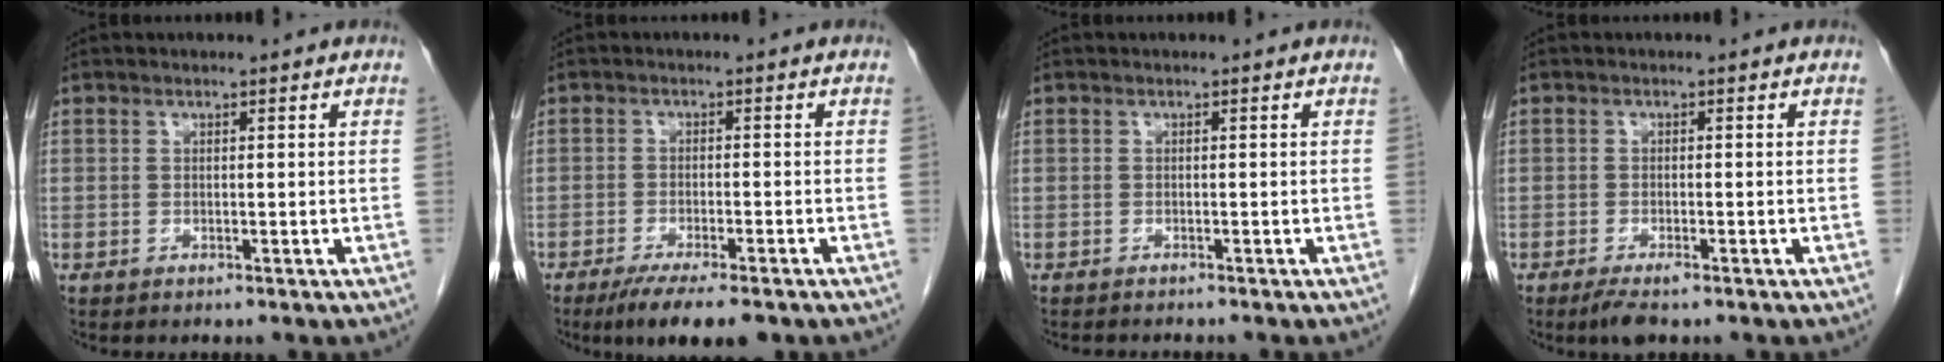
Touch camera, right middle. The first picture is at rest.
{"total": 8.0, "force": [-5.9, 1.4, 5.2], "torque": [-0.073, -0.014, -0.088]}
{"total": 2.3, "force": [-2.2, 0.2, 0.8], "torque": [-0.012, -0.003, -0.027]}
{"total": 2.8, "force": [-2.0, 0.7, 1.9], "torque": [-0.036, -0.005, -0.032]}